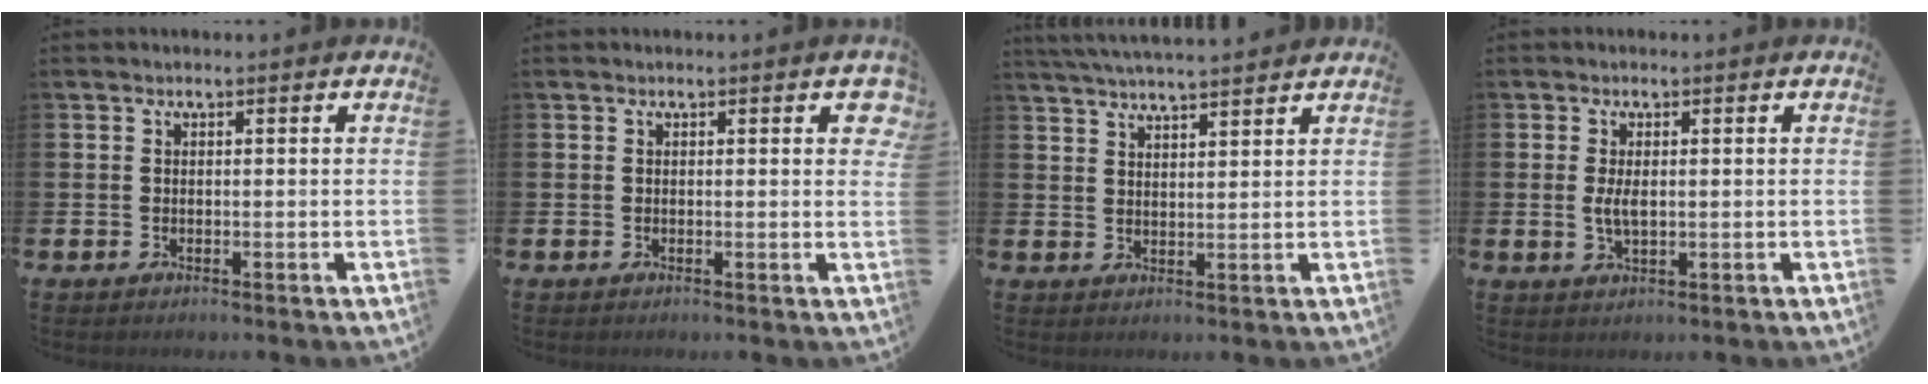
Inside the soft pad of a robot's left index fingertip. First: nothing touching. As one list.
[{"total": 1.7, "force": [0.6, 0.6, 1.5], "torque": [-0.019, 0.002, 0.006]}, {"total": 4.4, "force": [4.3, -0.1, 0.7], "torque": [-0.020, -0.017, 0.078]}, {"total": 2.6, "force": [0.3, 1.1, 2.3], "torque": [-0.042, 0.002, 0.003]}]